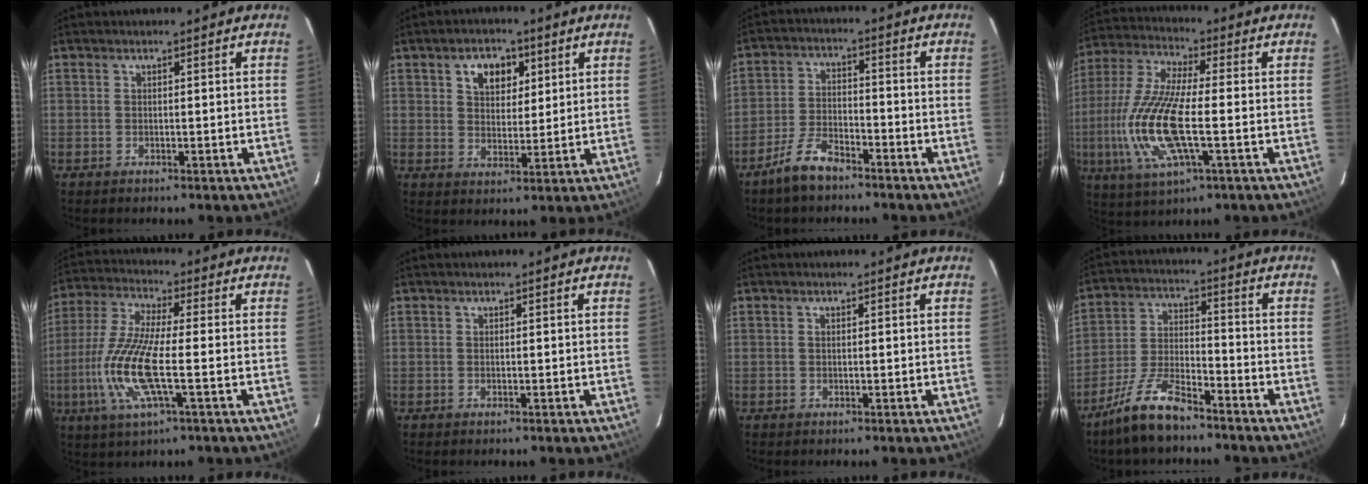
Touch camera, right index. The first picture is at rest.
{"total": 6.5, "force": [2.9, 4.5, 3.7], "torque": [-0.061, 0.014, 0.051]}
{"total": 7.1, "force": [-5.5, 2.6, 3.6], "torque": [-0.087, 0.005, -0.104]}
{"total": 16.8, "force": [-3.3, 4.8, 15.8], "torque": [-0.340, -0.010, -0.068]}
{"total": 13.9, "force": [-3.2, 2.6, 13.3], "torque": [-0.285, -0.008, -0.066]}
{"total": 0.0}
{"total": 0.0}
{"total": 10.9, "force": [-8.4, 3.1, 6.1], "torque": [-0.139, 0.002, -0.160]}